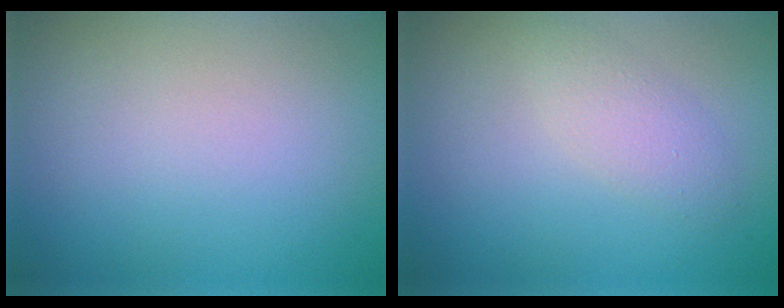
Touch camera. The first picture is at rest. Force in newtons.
{"total": 2.2, "press": 2.2, "slide": 0.2}